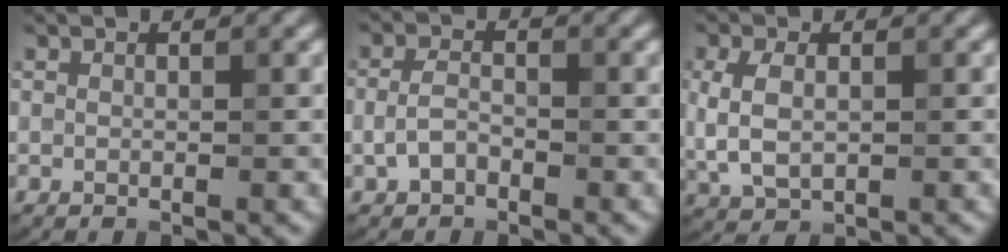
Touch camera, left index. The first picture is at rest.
{"total": 2.0, "force": [-0.8, 1.3, 1.3], "torque": [-0.032, 0.004, -0.021]}
{"total": 3.9, "force": [0.3, 2.5, 3.0], "torque": [-0.070, 0.001, 0.009]}